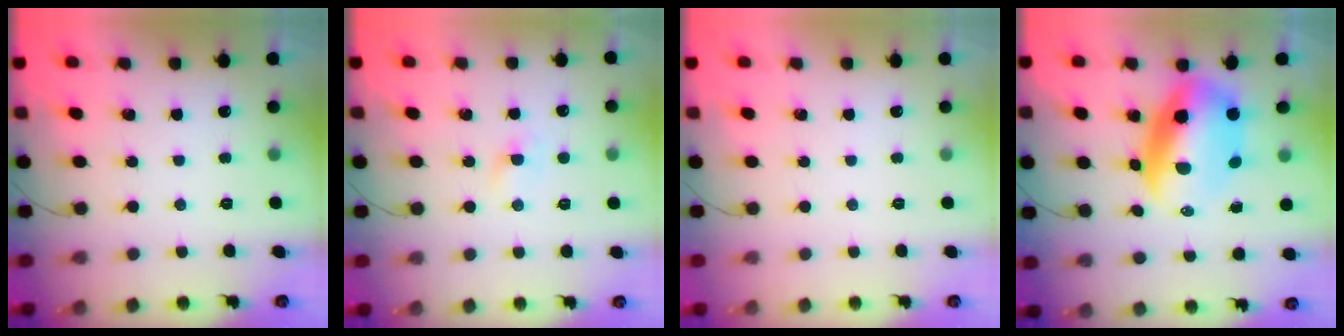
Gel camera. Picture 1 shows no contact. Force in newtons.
{"total": 1.0, "press": 0.8, "slide": 0.6}
{"total": 0.0}
{"total": 12.5, "press": 12.1, "slide": 3.1}